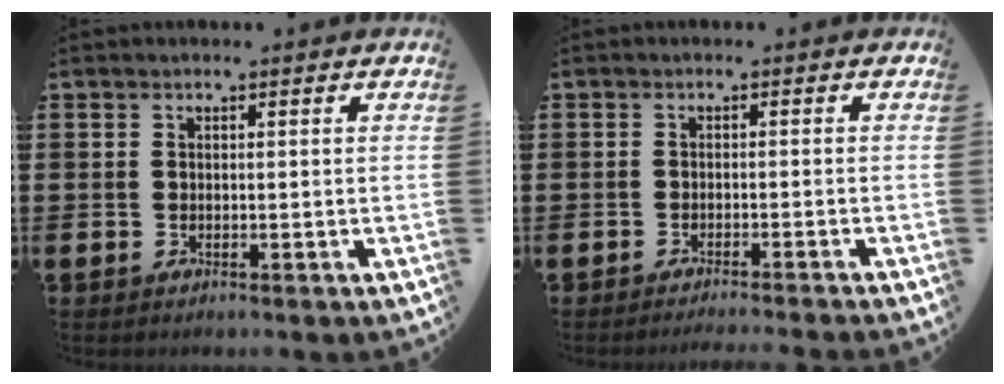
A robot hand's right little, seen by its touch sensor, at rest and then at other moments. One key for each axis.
{"total": 1.1, "fx": -1.1, "fy": -0.3, "fz": 0.1, "tx": 0.000, "ty": 0.001, "tz": -0.022}